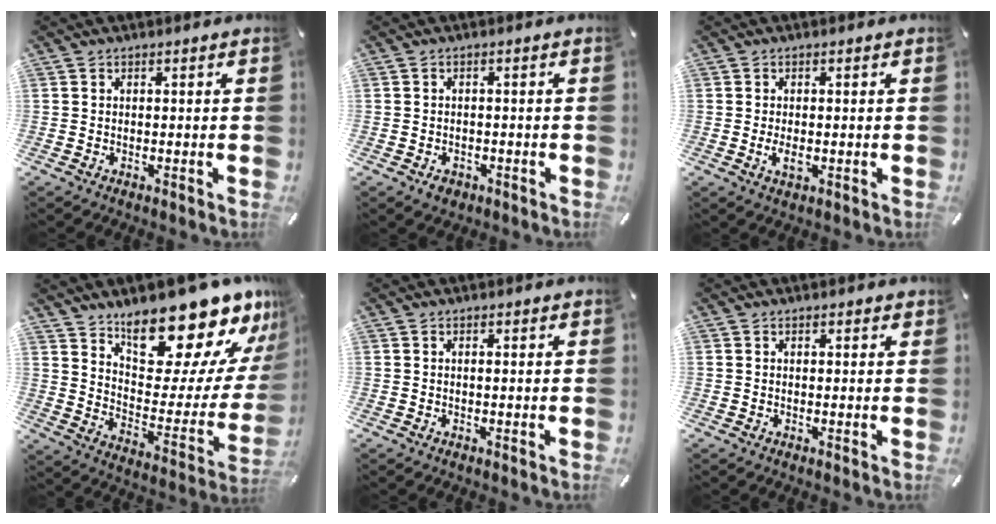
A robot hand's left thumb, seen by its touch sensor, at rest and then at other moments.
{"total": 2.4, "force": [-1.3, 1.7, 1.0], "torque": [-0.017, 0.007, -0.026]}
{"total": 2.9, "force": [-0.5, 1.5, 2.5], "torque": [-0.059, -0.004, -0.011]}
{"total": 23.3, "force": [19.1, 8.5, 10.4], "torque": [-0.121, -0.156, 0.313]}
{"total": 0.5, "force": [0.1, 0.0, 0.5], "torque": [-0.010, 0.002, 0.002]}
{"total": 0.5, "force": [0.4, 0.3, 0.2], "torque": [0.004, -0.002, 0.005]}